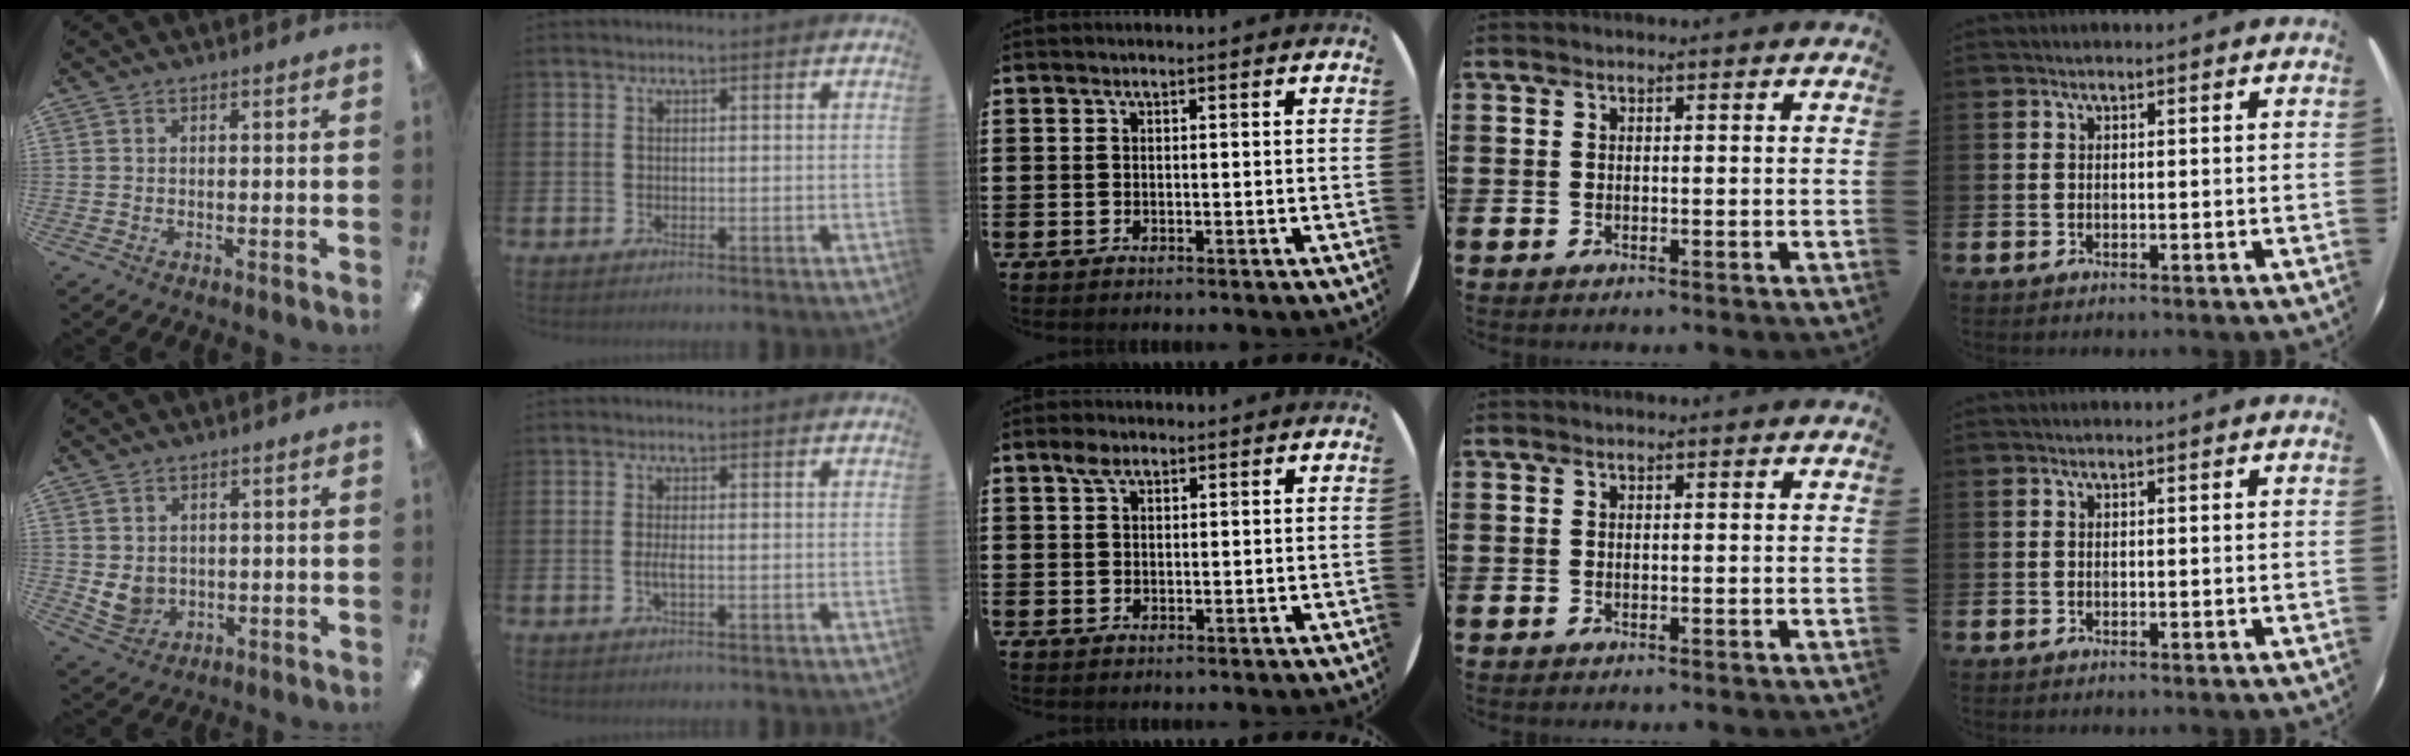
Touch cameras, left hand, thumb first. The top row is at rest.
{"thumb": {"total": 4.6, "force": [1.2, 4.0, 1.9], "torque": [-0.039, -0.009, 0.023]}, "index": {"total": 1.4, "force": [-0.3, 0.3, 1.4], "torque": [-0.031, 0.002, -0.005]}, "middle": {"total": 2.0, "force": [1.4, 1.1, 1.0], "torque": [-0.013, 0.004, 0.023]}}